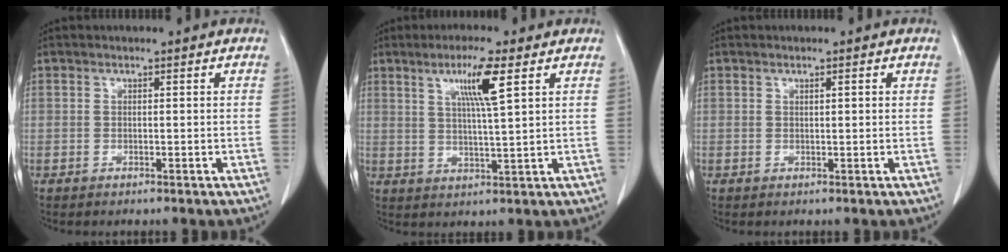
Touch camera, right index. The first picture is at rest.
{"total": 7.2, "force": [3.3, -0.3, 6.4], "torque": [-0.115, -0.002, 0.058]}
{"total": 0.8, "force": [0.4, 0.1, 0.7], "torque": [-0.012, 0.000, 0.006]}